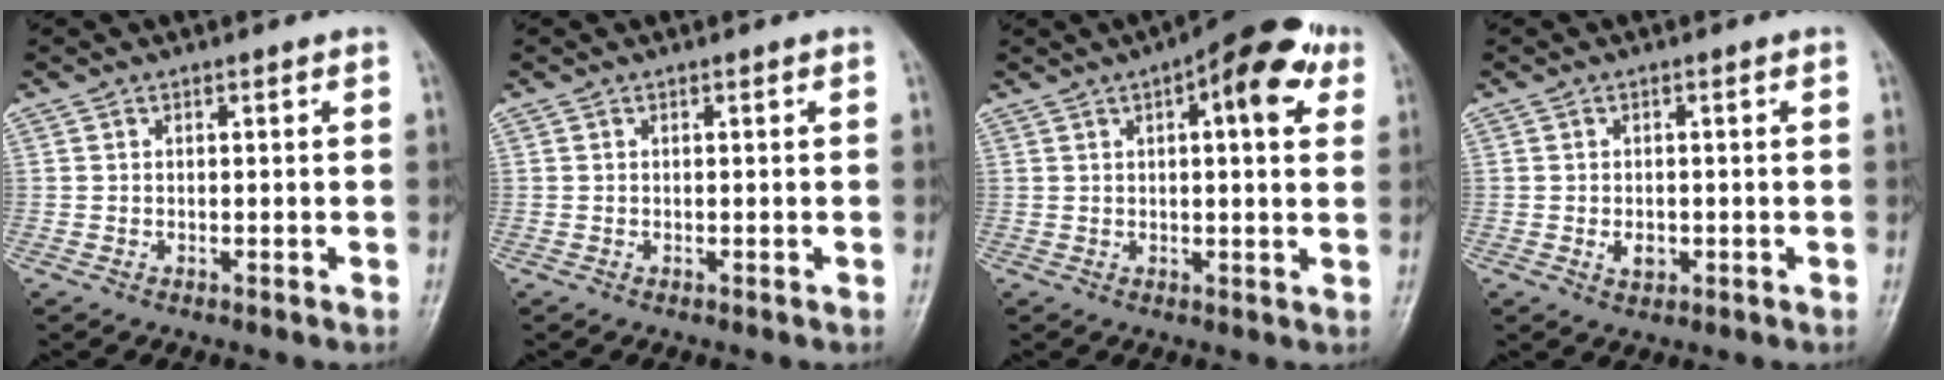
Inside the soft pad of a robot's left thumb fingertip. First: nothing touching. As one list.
[{"total": 0.0}, {"total": 12.6, "force": [5.1, 4.5, 10.6], "torque": [-0.117, 0.007, 0.060]}, {"total": 2.5, "force": [-0.5, 1.8, 1.6], "torque": [-0.021, 0.000, -0.006]}]